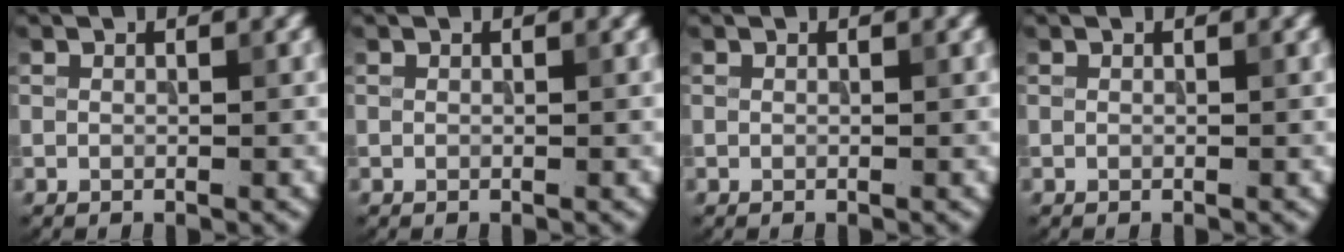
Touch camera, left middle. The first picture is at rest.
{"total": 0.0}
{"total": 0.0}
{"total": 0.0}